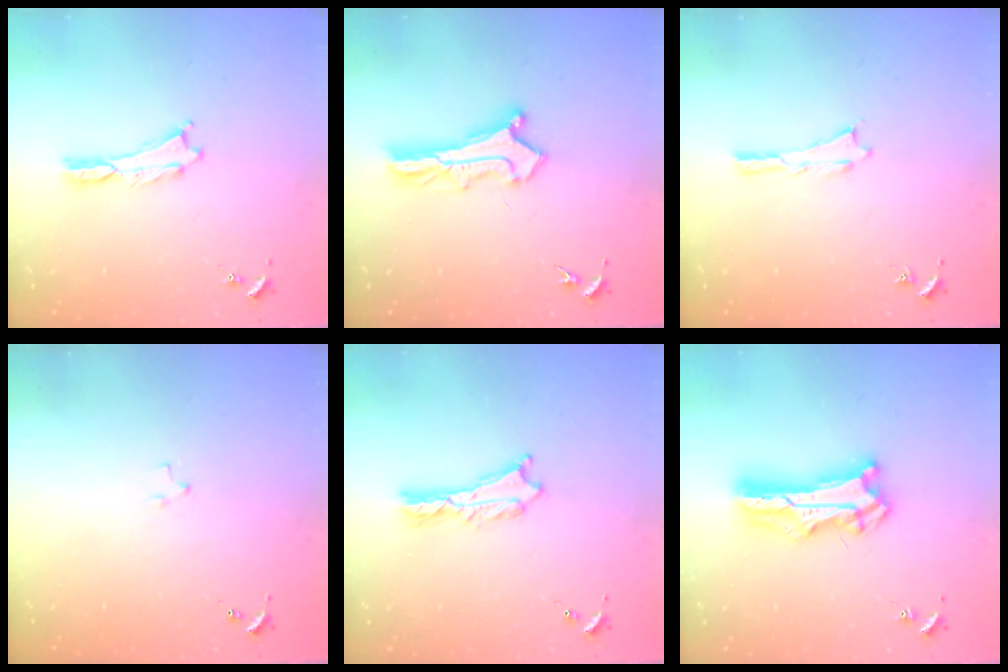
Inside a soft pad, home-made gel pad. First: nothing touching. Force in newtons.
{"total": 2.6, "press": 2.6, "slide": 0.2}
{"total": 0.0}
{"total": 2.1, "press": 2.1, "slide": 0.2}
{"total": 1.3, "press": 1.3, "slide": 0.1}
{"total": 9.2, "press": 9.2, "slide": 1.0}